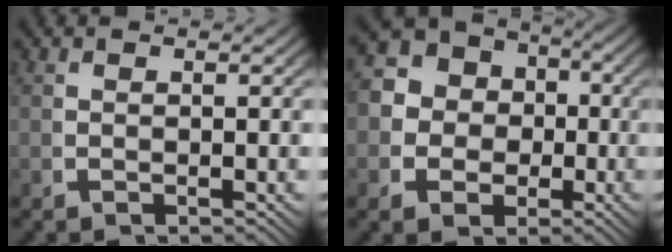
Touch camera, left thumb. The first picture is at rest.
{"total": 11.3, "force": [1.0, 9.7, 5.7], "torque": [-0.132, -0.013, 0.012]}